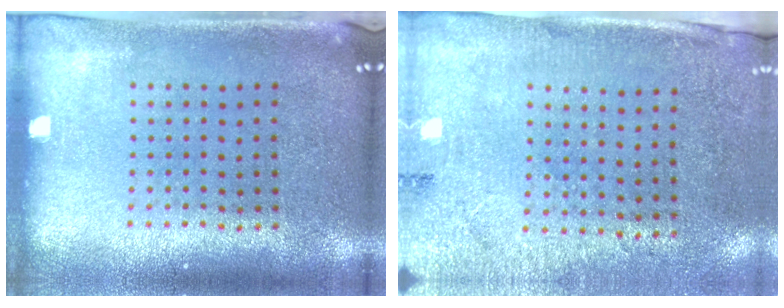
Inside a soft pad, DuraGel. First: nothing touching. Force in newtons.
{"total": 2.6, "press": 2.2, "slide": 1.4}